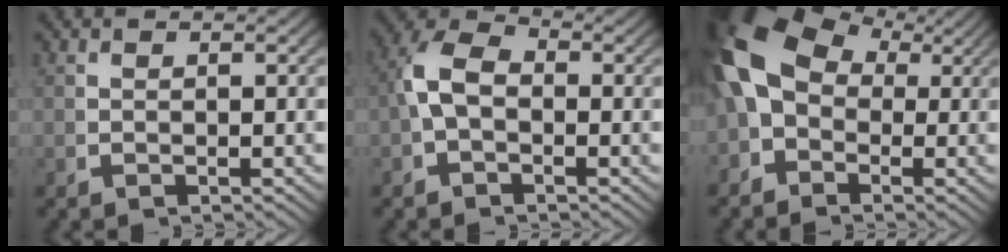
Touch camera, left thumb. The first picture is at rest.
{"total": 5.0, "force": [-0.2, 3.6, 3.4], "torque": [-0.081, -0.011, -0.002]}
{"total": 9.2, "force": [1.4, 7.0, 5.8], "torque": [-0.140, -0.022, 0.029]}